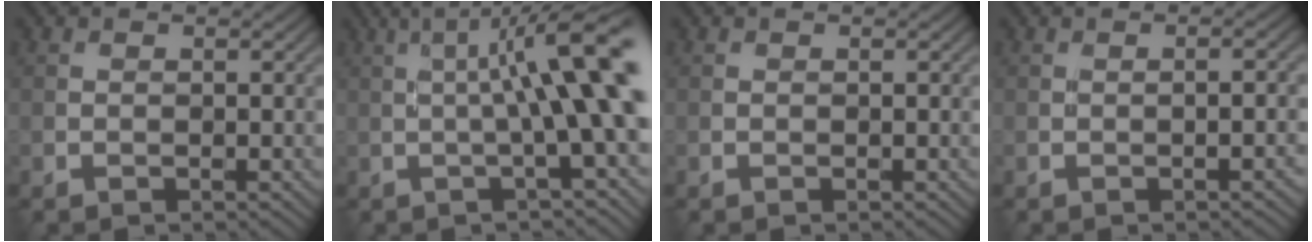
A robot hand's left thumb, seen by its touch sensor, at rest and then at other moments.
{"total": 11.6, "force": [0.9, 1.5, 11.5], "torque": [-0.148, 0.019, 0.017]}
{"total": 0.0}
{"total": 1.9, "force": [-0.5, 0.0, 1.8], "torque": [-0.023, 0.009, -0.012]}